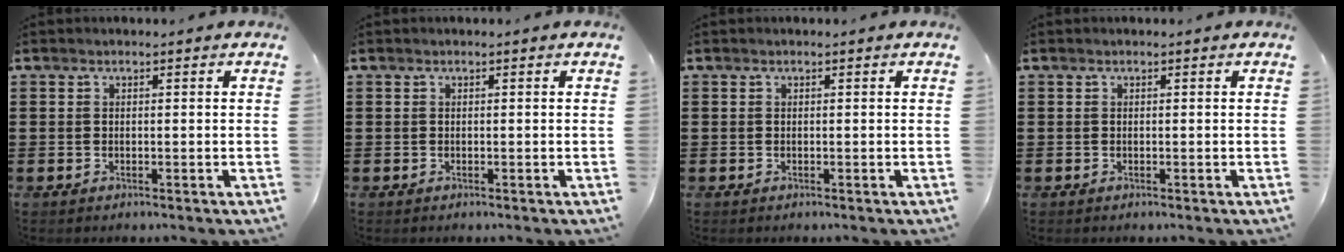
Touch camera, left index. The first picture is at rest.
{"total": 0.0}
{"total": 0.0}
{"total": 0.0}